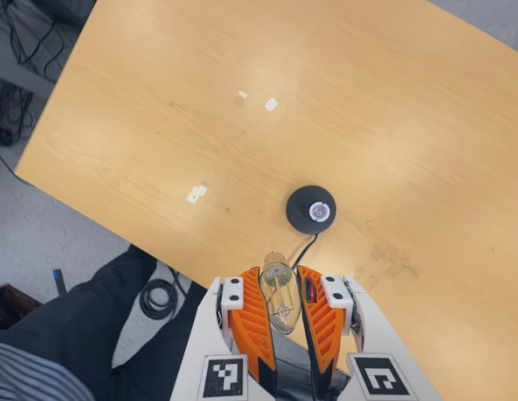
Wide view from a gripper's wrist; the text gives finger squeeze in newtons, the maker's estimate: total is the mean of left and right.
{"total": 21.5, "left": 24.7, "right": 18.3}